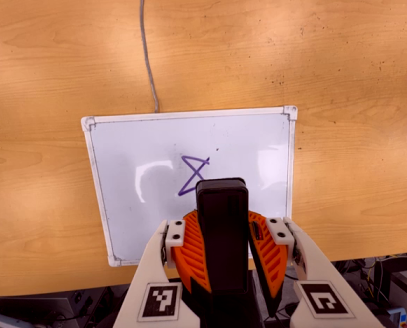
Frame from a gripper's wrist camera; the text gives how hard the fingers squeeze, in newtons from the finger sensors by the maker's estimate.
{"total": 12.9, "left": 12.2, "right": 13.7}